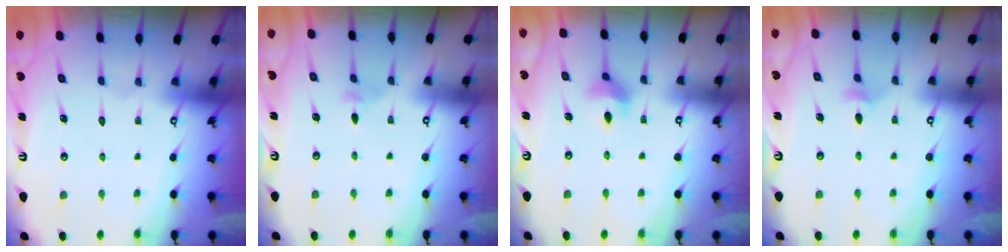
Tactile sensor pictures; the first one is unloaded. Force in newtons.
{"total": 2.0, "press": 2.0, "slide": 0.5}
{"total": 6.6, "press": 6.5, "slide": 1.2}
{"total": 3.6, "press": 3.5, "slide": 0.9}